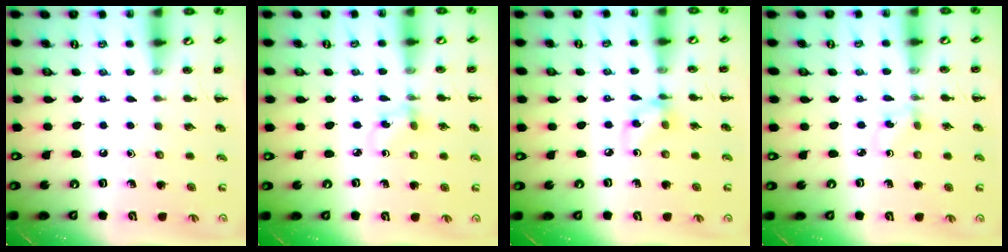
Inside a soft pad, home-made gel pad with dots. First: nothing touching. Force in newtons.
{"total": 3.4, "press": 3.2, "slide": 1.1}
{"total": 5.6, "press": 5.6, "slide": 0.1}
{"total": 1.7, "press": 1.5, "slide": 0.9}